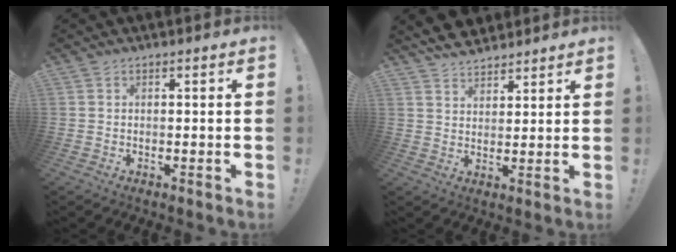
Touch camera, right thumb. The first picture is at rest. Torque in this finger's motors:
{"motor_torque": [-0.25, 0.27, 0.46, 0.47, 0.01]}